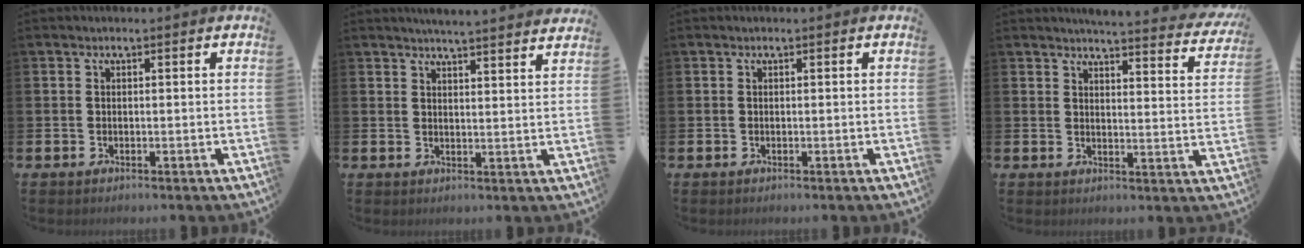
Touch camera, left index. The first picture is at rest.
{"total": 4.4, "force": [4.3, -0.7, 0.4], "torque": [-0.015, -0.023, 0.075]}
{"total": 0.0}
{"total": 4.9, "force": [4.8, 0.0, 1.0], "torque": [-0.026, -0.035, 0.080]}